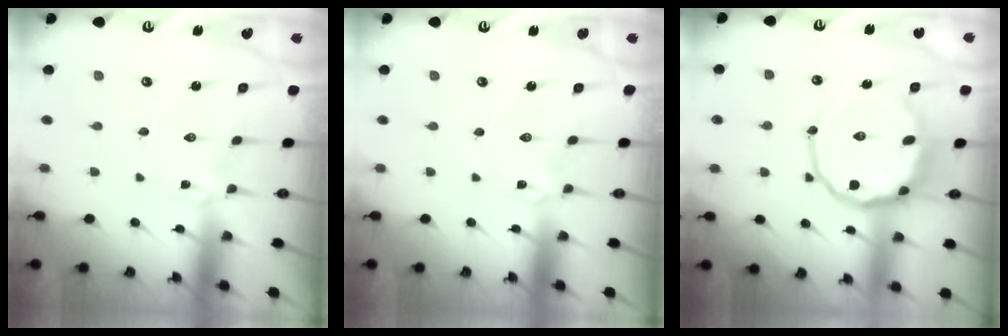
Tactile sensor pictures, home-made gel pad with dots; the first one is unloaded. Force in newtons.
{"total": 0.8, "press": 0.8, "slide": 0.1}
{"total": 14.2, "press": 14.0, "slide": 2.4}